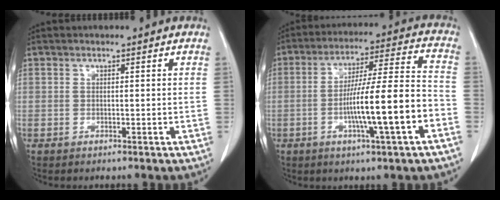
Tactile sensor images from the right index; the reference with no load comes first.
{"total": 14.5, "force": [-4.5, 0.4, 13.8], "torque": [-0.234, 0.008, -0.073]}